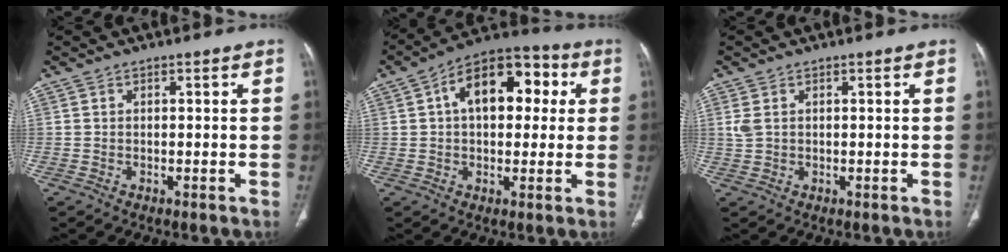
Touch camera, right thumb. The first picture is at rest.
{"total": 15.7, "force": [3.6, 9.3, 12.1], "torque": [-0.150, 0.029, 0.047]}
{"total": 2.2, "force": [0.7, 1.5, 1.5], "torque": [-0.043, 0.006, 0.021]}